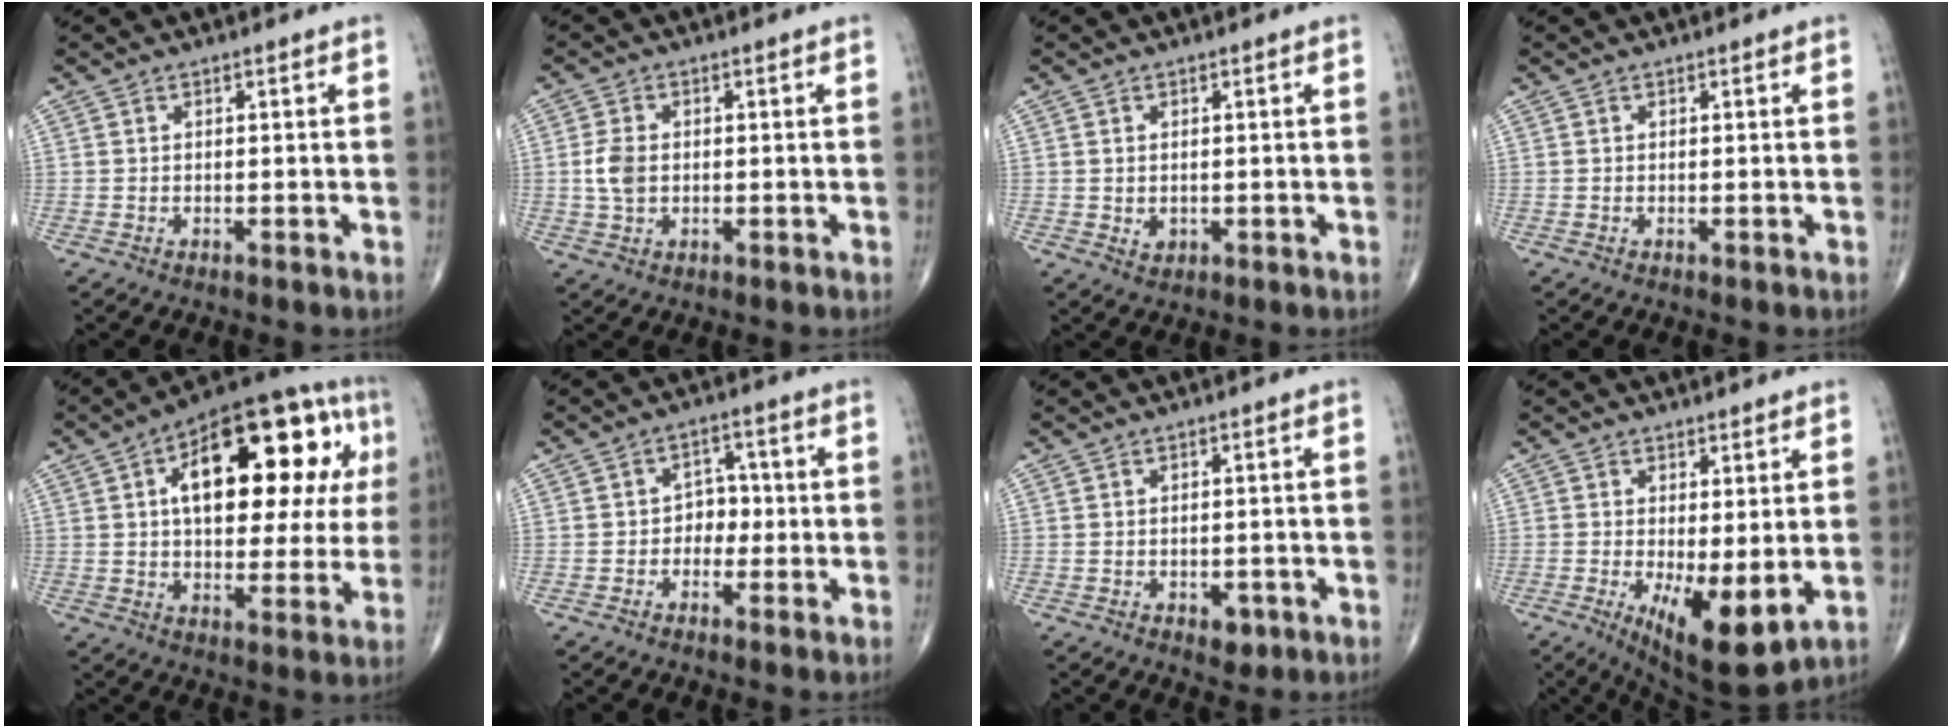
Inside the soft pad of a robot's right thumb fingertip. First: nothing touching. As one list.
[{"total": 4.4, "force": [0.0, 3.0, 3.2], "torque": [-0.068, 0.004, -0.001]}, {"total": 1.7, "force": [-0.1, 1.4, 1.0], "torque": [-0.014, -0.003, 0.005]}, {"total": 0.0}, {"total": 25.8, "force": [6.7, 12.3, 21.7], "torque": [-0.273, 0.031, 0.093]}, {"total": 4.1, "force": [-0.7, 3.3, 2.3], "torque": [-0.004, 0.015, -0.019]}, {"total": 2.6, "force": [-1.1, 1.7, 1.6], "torque": [-0.010, 0.001, -0.008]}, {"total": 10.2, "force": [-1.9, 3.7, 9.4], "torque": [-0.149, -0.027, -0.018]}]